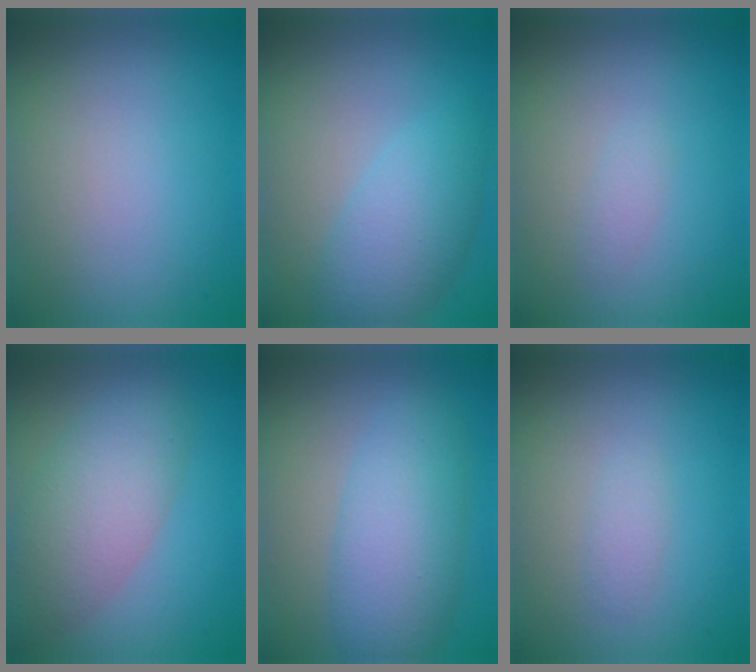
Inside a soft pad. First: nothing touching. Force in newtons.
{"total": 4.8, "press": 4.8, "slide": 0.3}
{"total": 0.8, "press": 0.8, "slide": 0.1}
{"total": 5.7, "press": 5.7, "slide": 0.5}
{"total": 5.9, "press": 5.9, "slide": 0.1}
{"total": 1.0, "press": 1.0, "slide": 0.0}